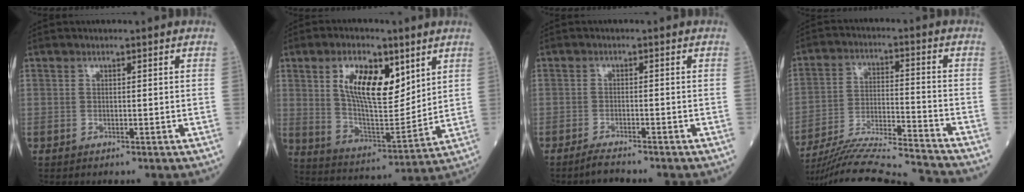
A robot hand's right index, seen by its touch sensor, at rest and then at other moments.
{"total": 13.7, "force": [5.8, 5.3, 11.2], "torque": [-0.206, 0.004, 0.109]}
{"total": 2.5, "force": [-2.3, -0.2, 0.9], "torque": [-0.025, -0.009, -0.039]}
{"total": 18.9, "force": [-17.9, -1.4, 5.9], "torque": [-0.125, -0.021, -0.286]}